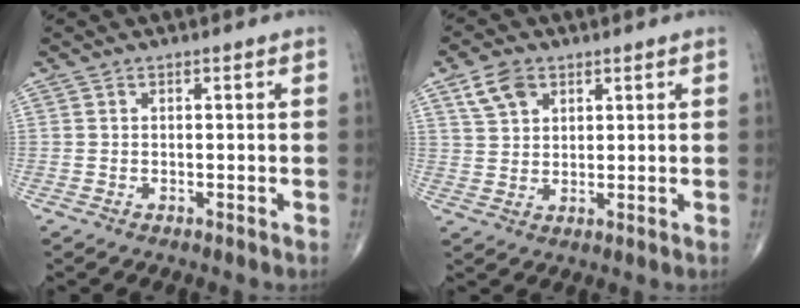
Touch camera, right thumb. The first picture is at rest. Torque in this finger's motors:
{"motor_torque": [-0.31, 0.34, 0.27, 0.25, 0.02]}